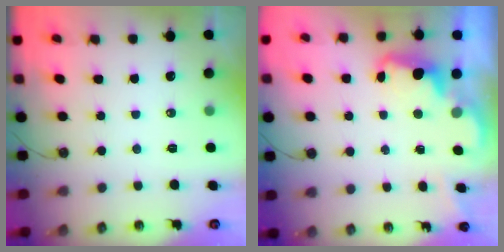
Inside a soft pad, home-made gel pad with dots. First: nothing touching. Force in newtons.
{"total": 2.3, "press": 2.2, "slide": 0.7}